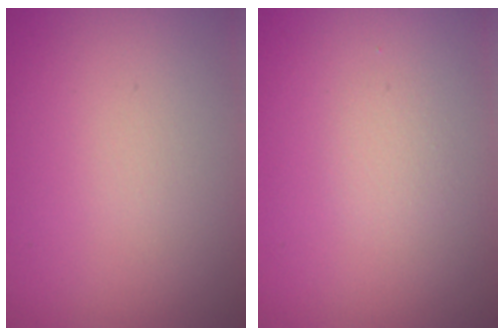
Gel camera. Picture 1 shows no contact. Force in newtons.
{"total": 0.8, "press": 0.8, "slide": 0.0}